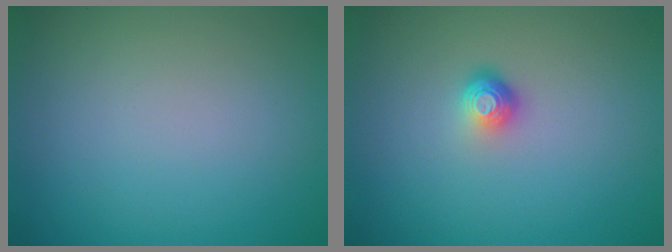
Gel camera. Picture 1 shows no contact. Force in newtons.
{"total": 1.8, "press": 1.2, "slide": 1.3}